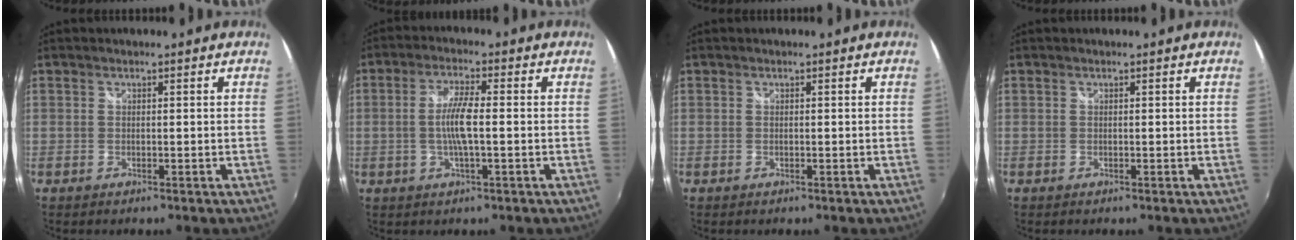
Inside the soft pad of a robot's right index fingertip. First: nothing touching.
{"total": 6.2, "force": [-0.6, 0.9, 6.1], "torque": [-0.116, 0.000, -0.012]}
{"total": 0.0}
{"total": 0.0}